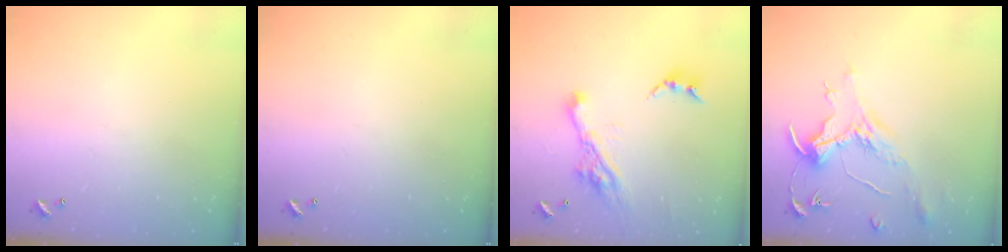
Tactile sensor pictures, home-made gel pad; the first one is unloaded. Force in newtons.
{"total": 0.0}
{"total": 11.2, "press": 11.1, "slide": 1.5}
{"total": 1.6, "press": 1.4, "slide": 0.7}